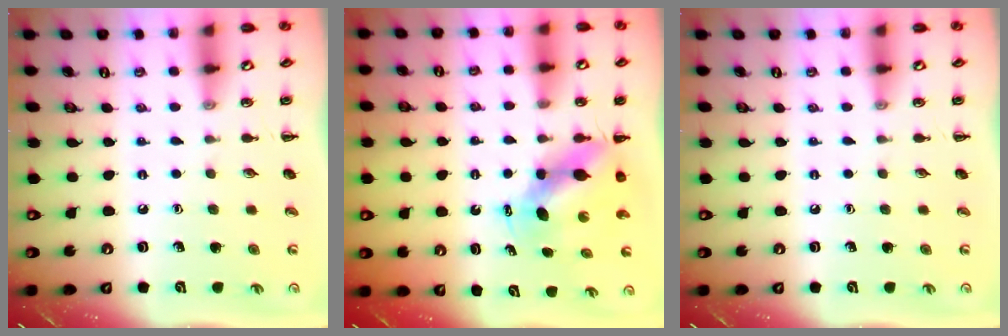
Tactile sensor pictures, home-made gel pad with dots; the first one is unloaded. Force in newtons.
{"total": 7.9, "press": 7.8, "slide": 0.8}
{"total": 0.0}